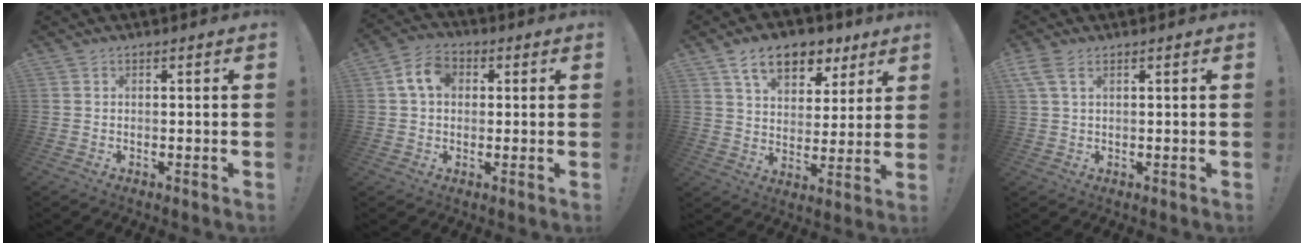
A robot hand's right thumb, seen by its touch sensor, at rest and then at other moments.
{"total": 8.6, "force": [2.1, 6.4, 5.4], "torque": [-0.088, 0.013, 0.042]}
{"total": 13.3, "force": [8.2, 7.9, 7.0], "torque": [-0.107, -0.037, 0.148]}
{"total": 4.5, "force": [2.3, 2.2, 3.2], "torque": [-0.067, 0.002, 0.047]}